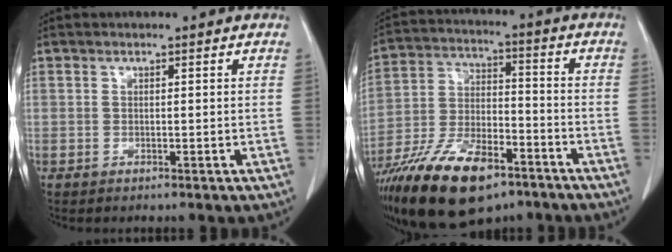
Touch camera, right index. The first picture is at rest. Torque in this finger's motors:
{"motor_torque": [1.14, -0.99, 1.05, 0.21]}